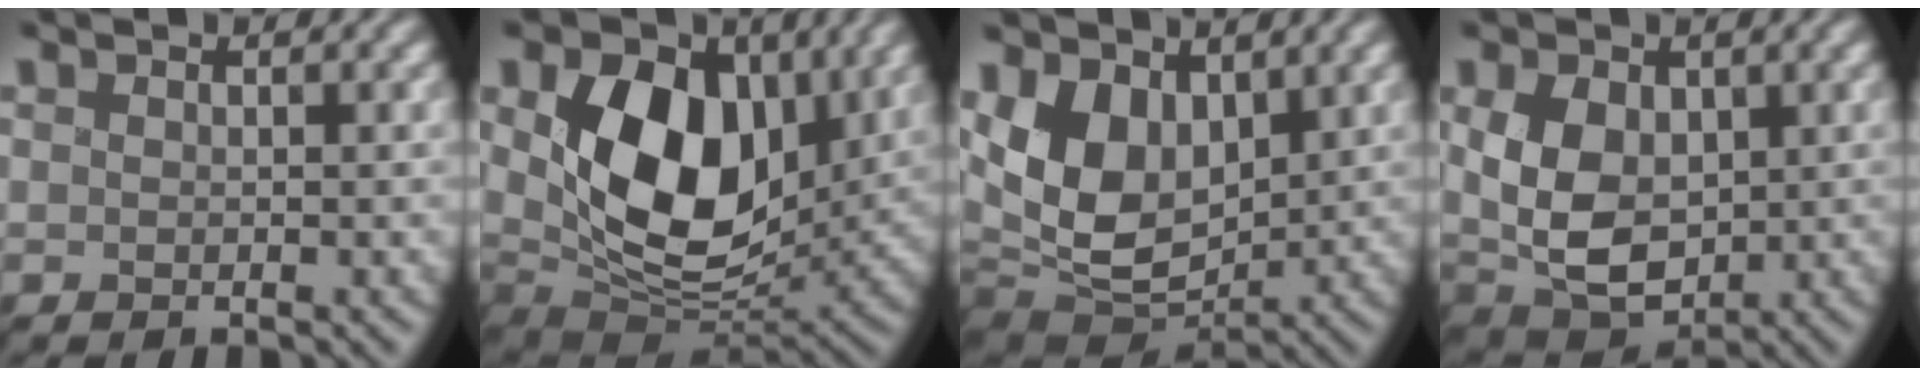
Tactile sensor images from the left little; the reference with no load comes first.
{"total": 13.3, "force": [2.7, 9.0, 9.4], "torque": [-0.153, -0.009, 0.041]}
{"total": 9.1, "force": [1.7, 6.3, 6.4], "torque": [-0.136, -0.010, 0.026]}
{"total": 7.1, "force": [0.4, 4.9, 5.2], "torque": [-0.115, -0.010, 0.004]}